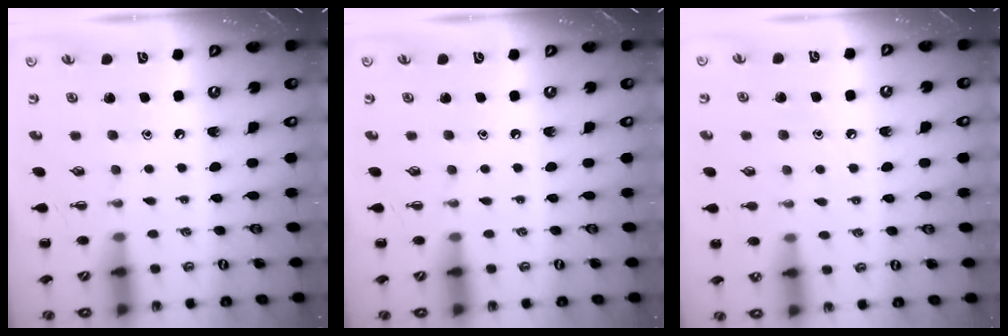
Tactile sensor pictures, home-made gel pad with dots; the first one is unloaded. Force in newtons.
{"total": 0.0}
{"total": 7.0, "press": 6.7, "slide": 2.2}